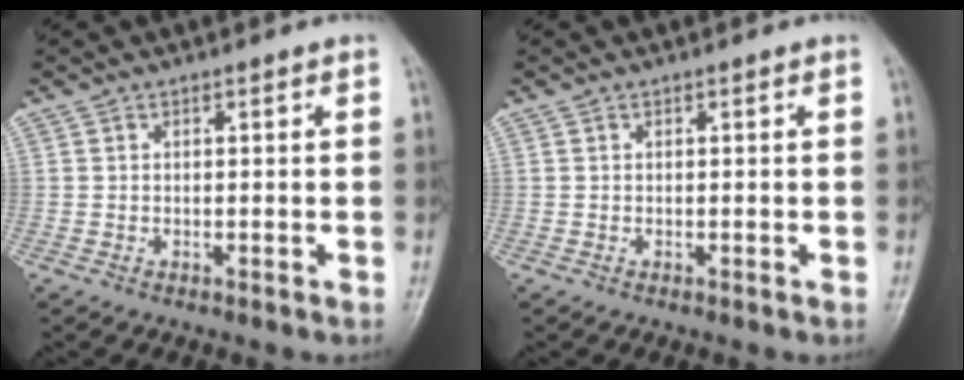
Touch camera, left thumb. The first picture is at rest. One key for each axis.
{"total": 0.0}